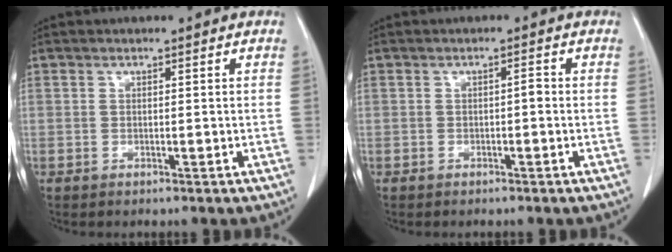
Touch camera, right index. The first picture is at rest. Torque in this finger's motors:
{"motor_torque": [0.23, -0.24, 0.00, 0.02]}